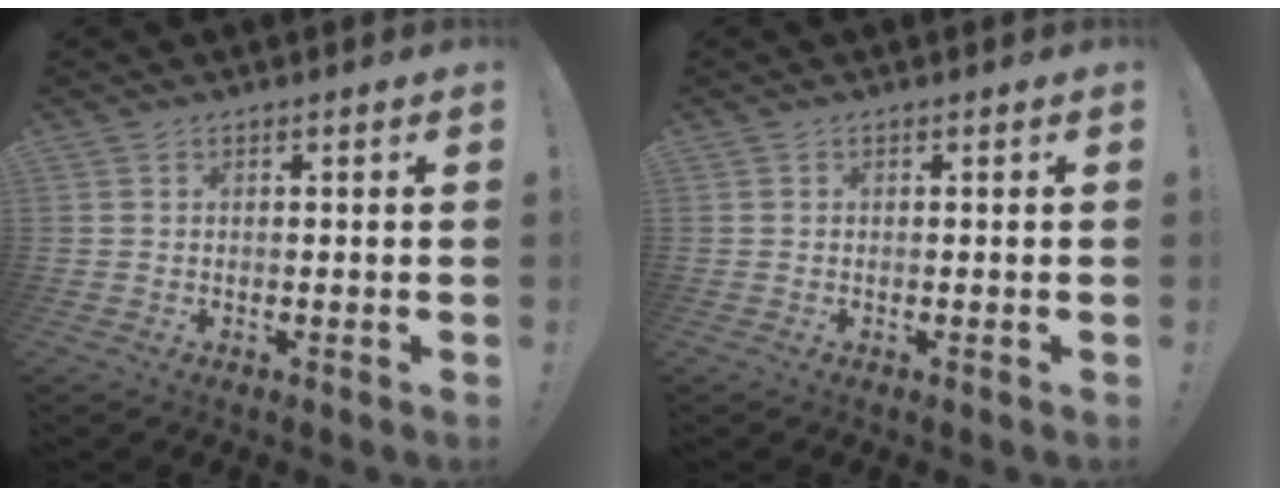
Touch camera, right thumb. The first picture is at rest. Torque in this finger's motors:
{"motor_torque": [-0.01, -0.05, 0.12, 0.01, 0.00]}